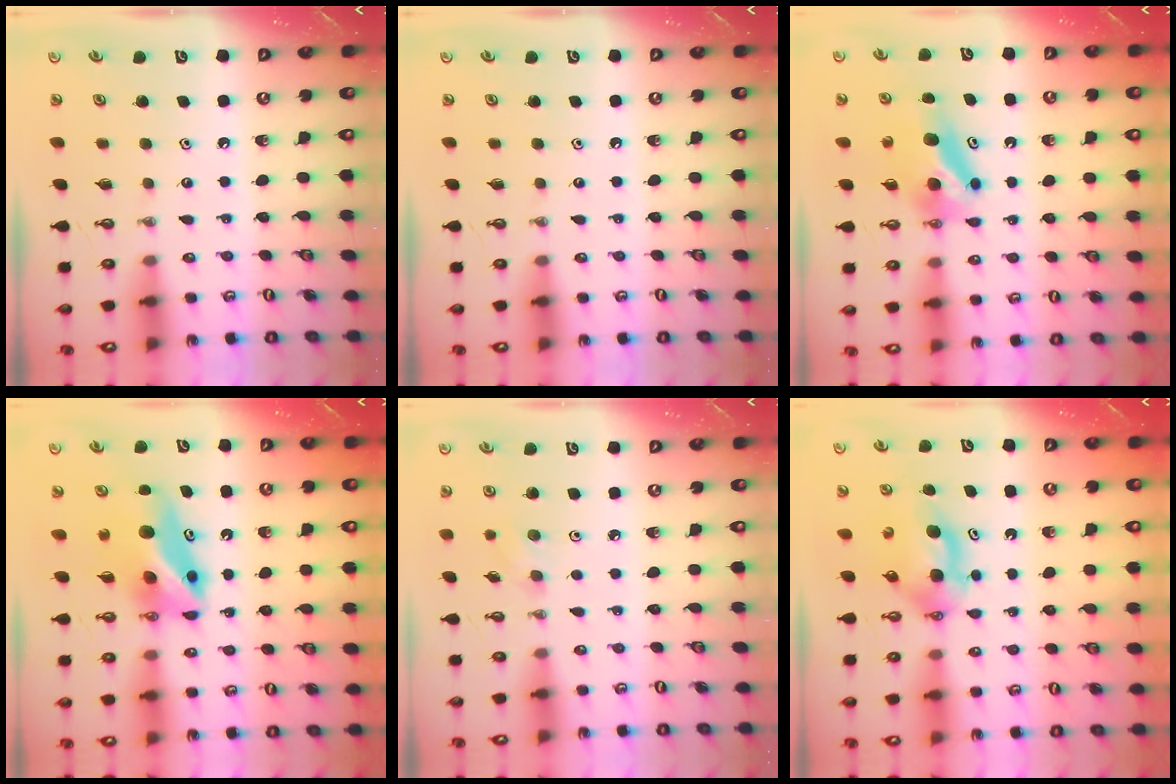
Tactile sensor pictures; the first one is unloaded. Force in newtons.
{"total": 0.0}
{"total": 7.6, "press": 7.1, "slide": 2.6}
{"total": 9.5, "press": 8.3, "slide": 4.4}
{"total": 4.3, "press": 3.9, "slide": 1.9}
{"total": 5.8, "press": 5.7, "slide": 1.2}